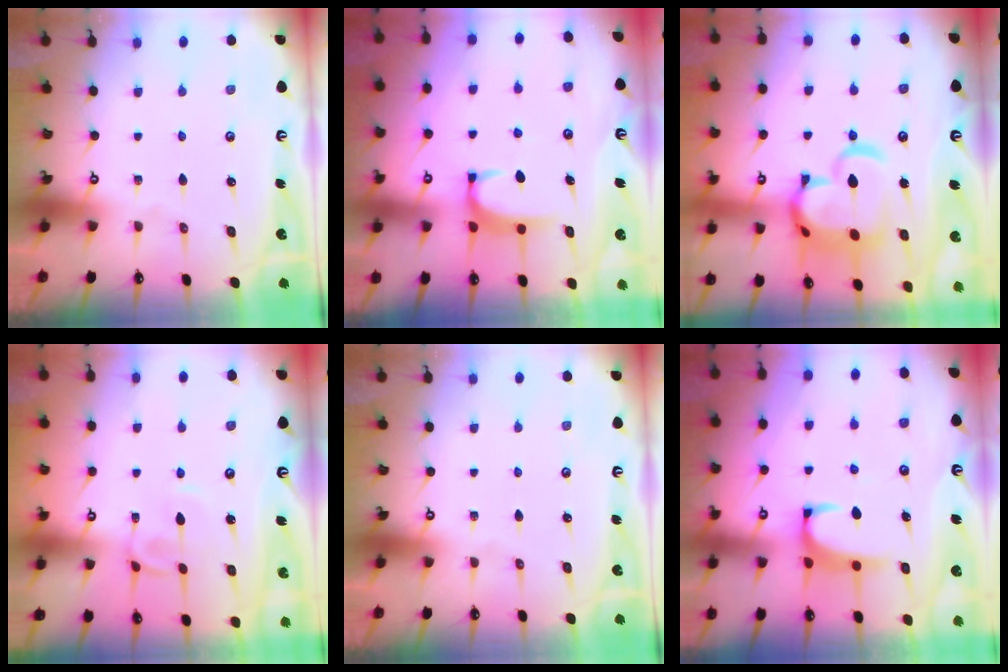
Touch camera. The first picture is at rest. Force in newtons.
{"total": 1.9, "press": 1.8, "slide": 0.4}
{"total": 12.6, "press": 12.5, "slide": 1.7}
{"total": 2.7, "press": 2.7, "slide": 0.5}
{"total": 0.0}
{"total": 2.5, "press": 2.4, "slide": 0.8}